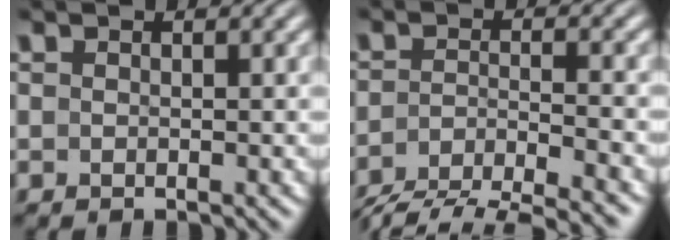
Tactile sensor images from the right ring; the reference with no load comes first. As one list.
[{"total": 6.8, "force": [-5.1, 3.3, 3.3], "torque": [-0.058, -0.025, -0.077]}]